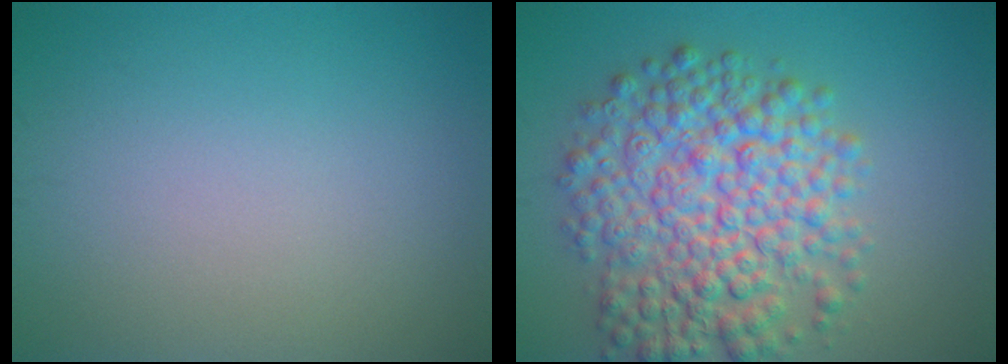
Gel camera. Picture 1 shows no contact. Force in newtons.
{"total": 8.9, "press": 8.9, "slide": 0.2}